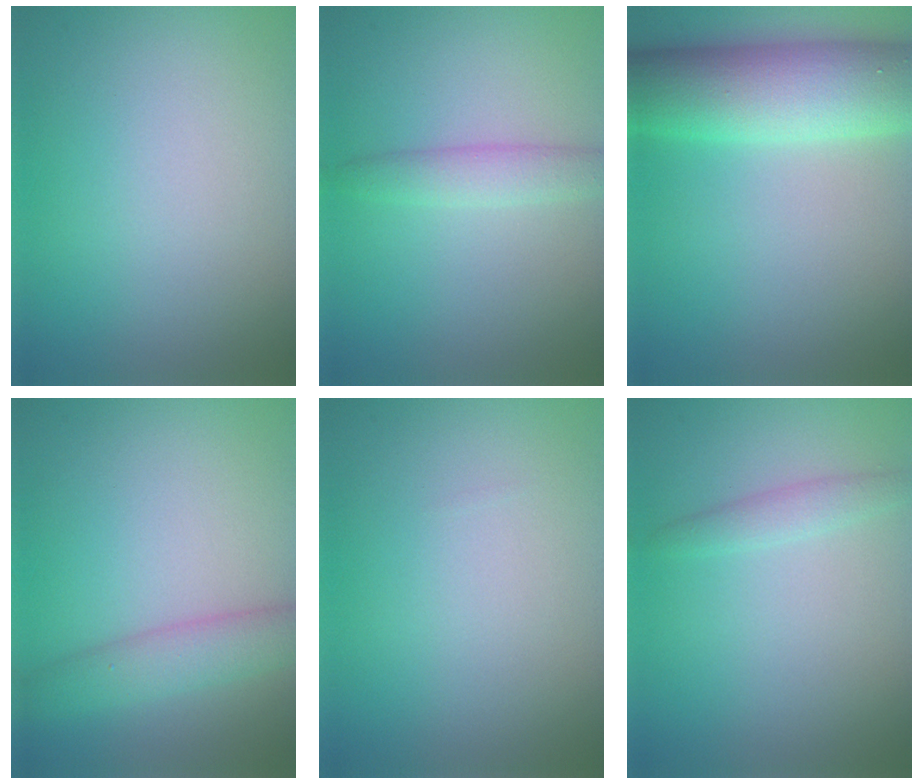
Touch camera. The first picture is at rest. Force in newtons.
{"total": 2.1, "press": 2.1, "slide": 0.1}
{"total": 9.8, "press": 9.8, "slide": 0.3}
{"total": 3.5, "press": 3.5, "slide": 0.1}
{"total": 0.0}
{"total": 1.3, "press": 1.3, "slide": 0.0}